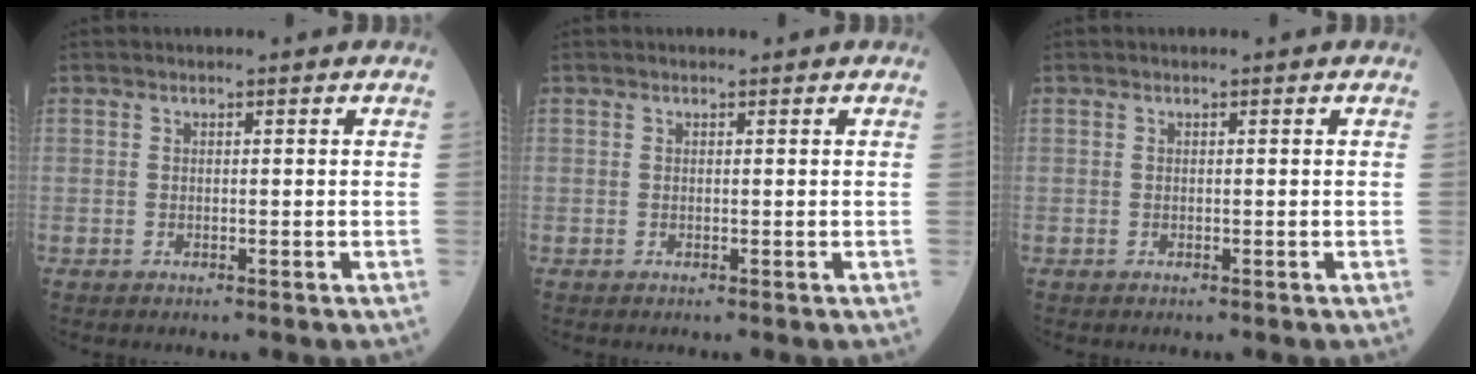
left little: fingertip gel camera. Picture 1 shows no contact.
{"total": 0.0}
{"total": 0.0}